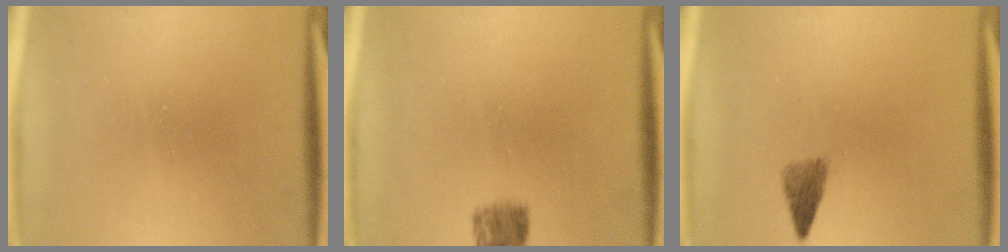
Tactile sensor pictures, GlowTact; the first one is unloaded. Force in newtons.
{"total": 3.7}
{"total": 2.2}